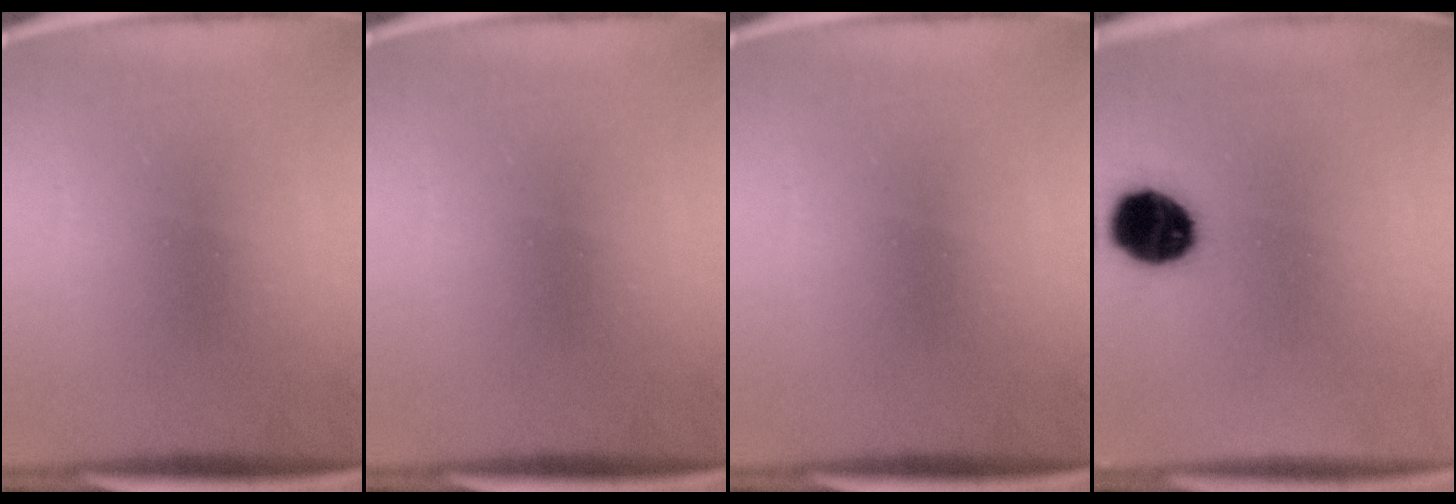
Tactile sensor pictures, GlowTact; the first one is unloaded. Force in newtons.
{"total": 0.0}
{"total": 0.0}
{"total": 11.6}